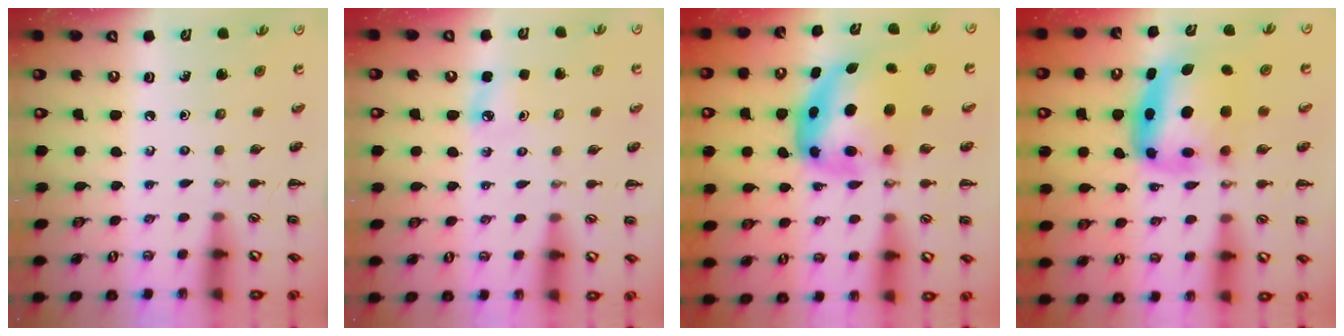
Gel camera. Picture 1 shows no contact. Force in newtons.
{"total": 4.1, "press": 4.0, "slide": 1.0}
{"total": 7.9, "press": 7.7, "slide": 1.8}
{"total": 7.5, "press": 7.1, "slide": 2.2}